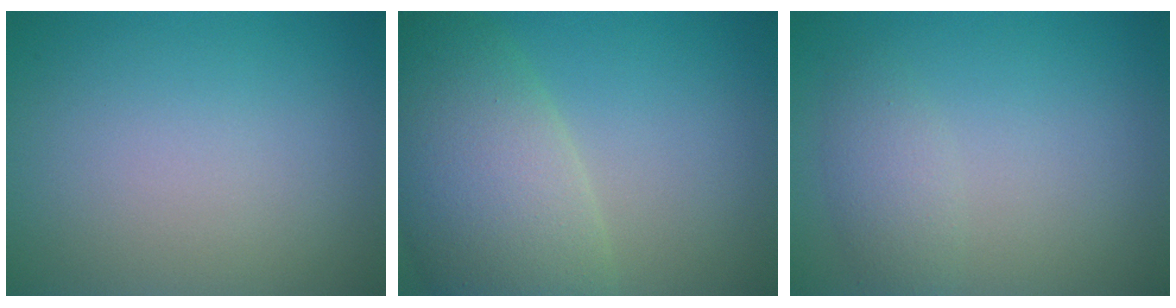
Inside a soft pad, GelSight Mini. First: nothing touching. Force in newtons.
{"total": 9.6, "press": 9.5, "slide": 0.9}
{"total": 2.1, "press": 2.1, "slide": 0.2}